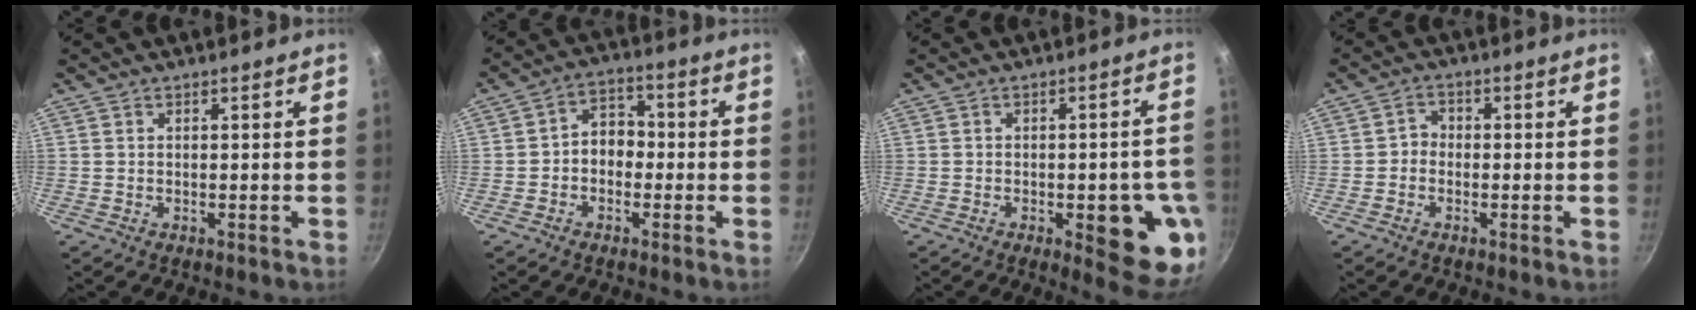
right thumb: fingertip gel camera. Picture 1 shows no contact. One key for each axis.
{"total": 6.0, "fx": -1.0, "fy": 4.7, "fz": 3.7, "tx": -0.020, "ty": 0.025, "tz": -0.029}
{"total": 12.0, "fx": -3.4, "fy": 4.2, "fz": 10.7, "tx": -0.092, "ty": 0.010, "tz": -0.039}
{"total": 2.3, "fx": -0.9, "fy": 1.9, "fz": 0.9, "tx": -0.004, "ty": 0.016, "tz": -0.023}